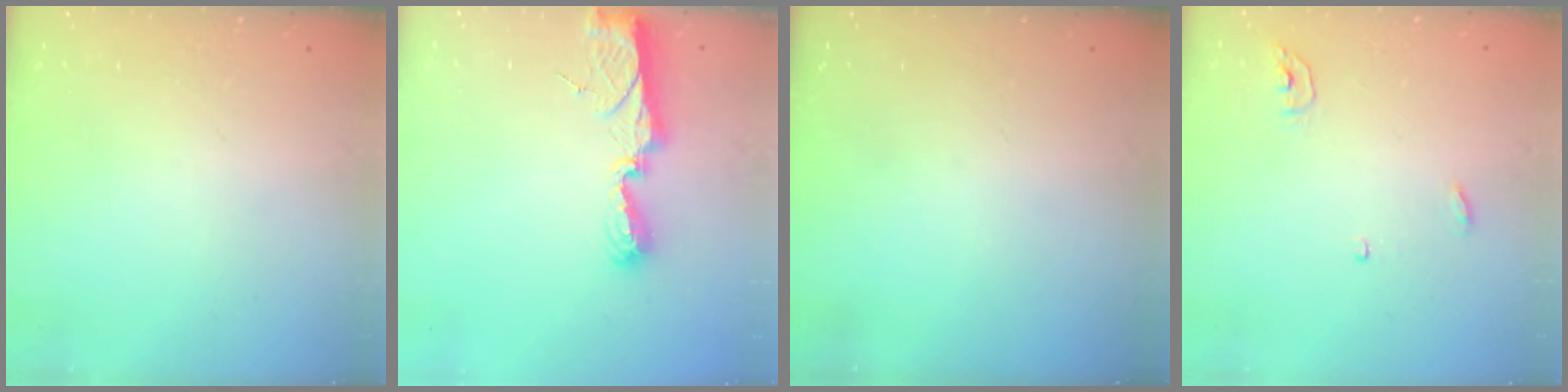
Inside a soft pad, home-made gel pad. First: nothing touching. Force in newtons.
{"total": 9.8, "press": 9.7, "slide": 0.9}
{"total": 0.0}
{"total": 3.8, "press": 3.8, "slide": 0.5}